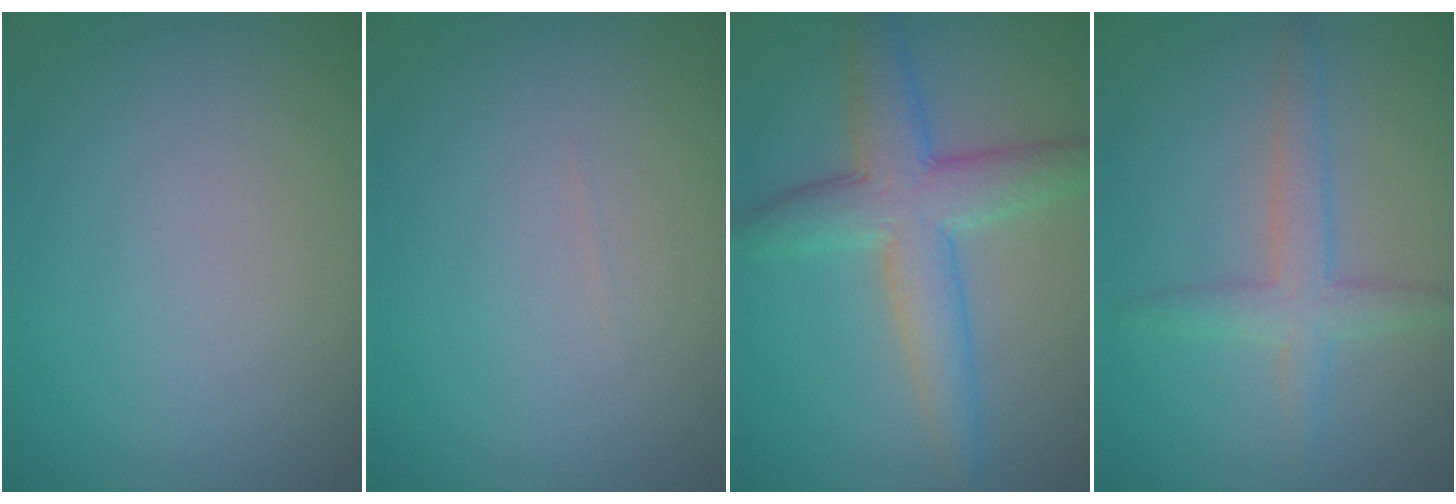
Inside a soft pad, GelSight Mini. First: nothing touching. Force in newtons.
{"total": 0.0}
{"total": 5.6, "press": 5.6, "slide": 0.1}
{"total": 2.7, "press": 2.7, "slide": 0.2}